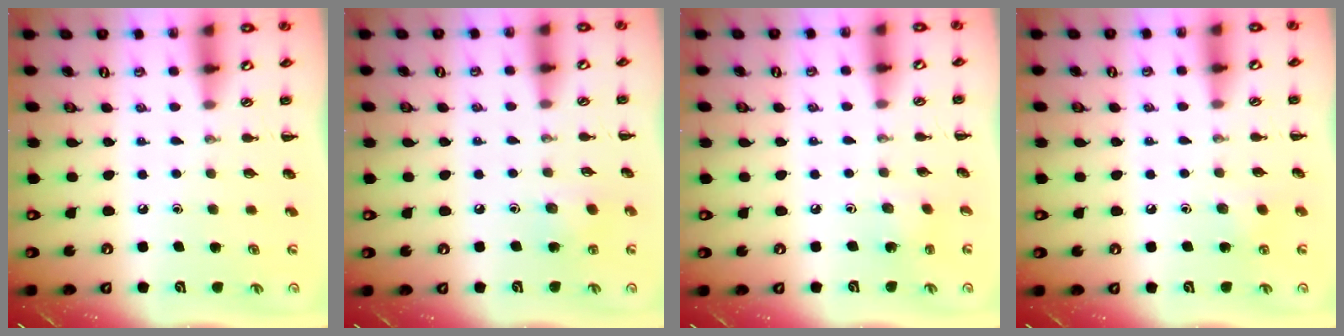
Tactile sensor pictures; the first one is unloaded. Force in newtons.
{"total": 5.3, "press": 5.2, "slide": 1.2}
{"total": 1.5, "press": 1.4, "slide": 0.5}
{"total": 4.7, "press": 4.4, "slide": 1.5}